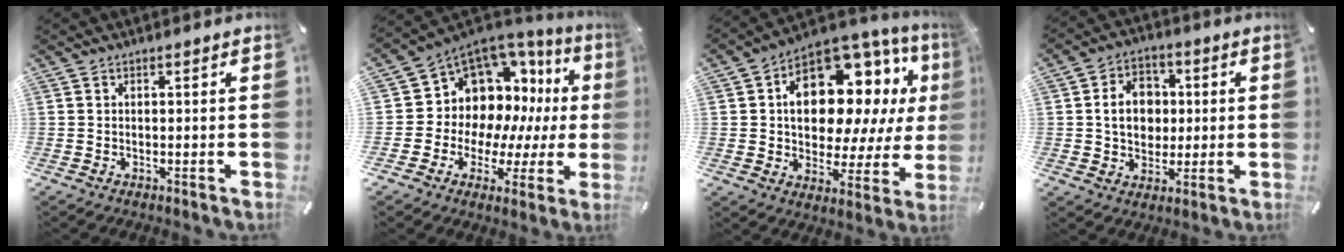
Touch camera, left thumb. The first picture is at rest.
{"total": 11.2, "force": [4.7, 9.6, 3.4], "torque": [-0.061, -0.076, 0.102]}
{"total": 18.0, "force": [5.9, 11.4, 12.7], "torque": [-0.212, -0.044, 0.102]}
{"total": 10.0, "force": [0.7, 8.4, 5.3], "torque": [-0.090, 0.012, 0.012]}